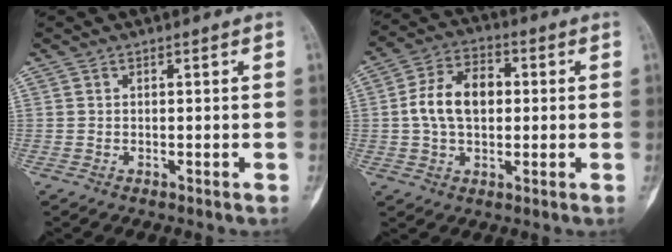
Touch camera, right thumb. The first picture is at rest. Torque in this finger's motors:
{"motor_torque": [0.52, 0.59, 0.79, 0.03, 0.05]}